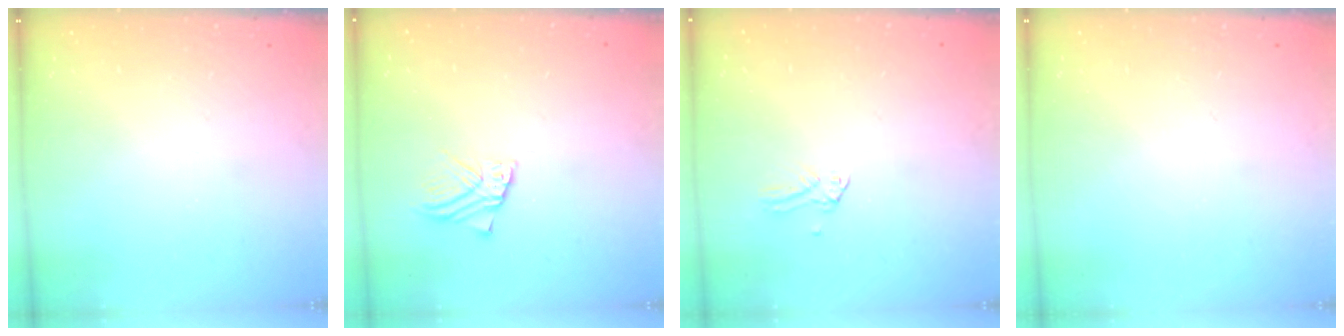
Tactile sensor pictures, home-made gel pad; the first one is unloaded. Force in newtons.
{"total": 2.6, "press": 2.6, "slide": 0.2}
{"total": 0.0}
{"total": 0.0}